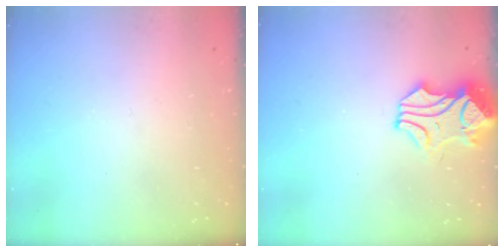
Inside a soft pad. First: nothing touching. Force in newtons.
{"total": 1.4, "press": 0.5, "slide": 1.3}